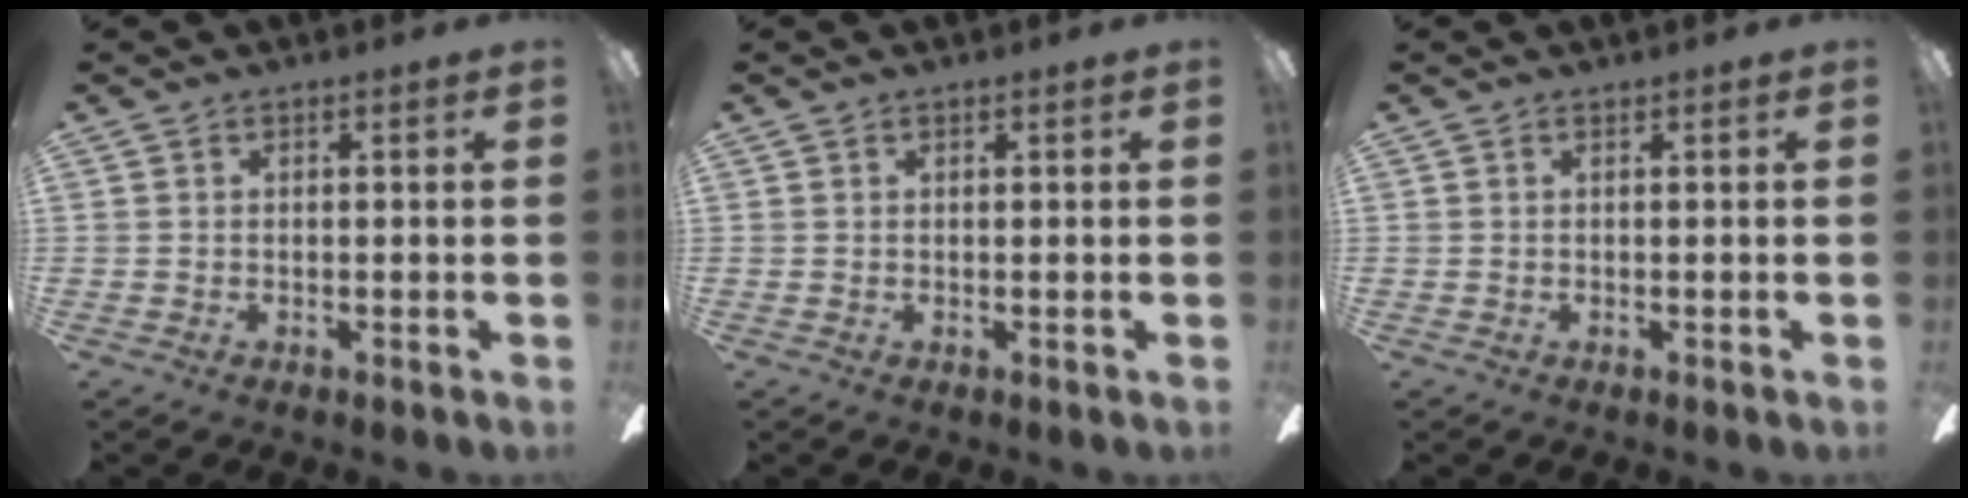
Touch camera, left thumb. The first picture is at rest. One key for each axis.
{"total": 0.0}
{"total": 0.0}